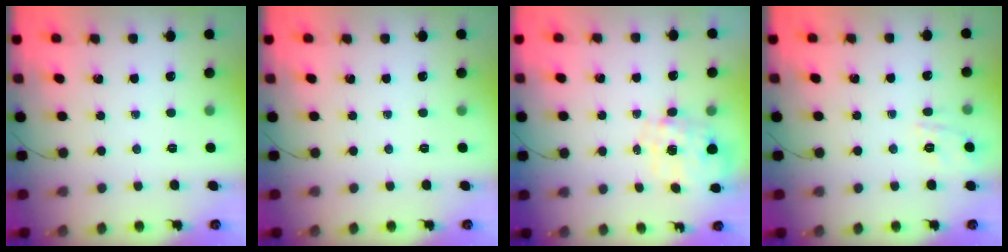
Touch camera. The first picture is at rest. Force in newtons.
{"total": 0.0}
{"total": 8.4, "press": 8.3, "slide": 1.2}
{"total": 1.9, "press": 0.9, "slide": 1.6}